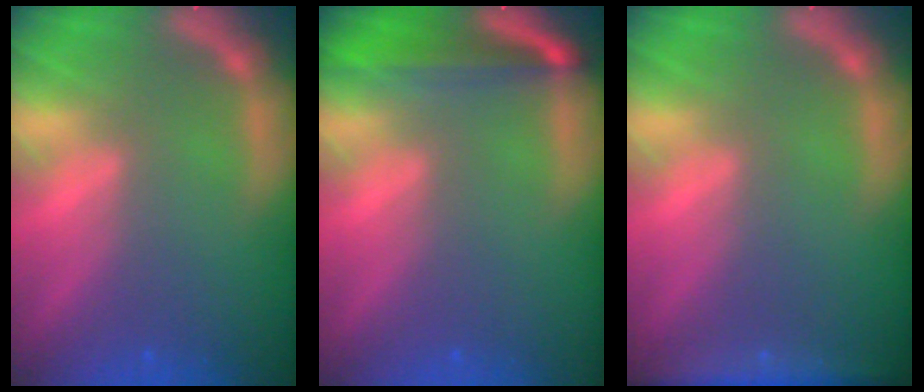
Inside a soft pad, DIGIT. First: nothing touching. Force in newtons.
{"total": 5.0}
{"total": 5.0}